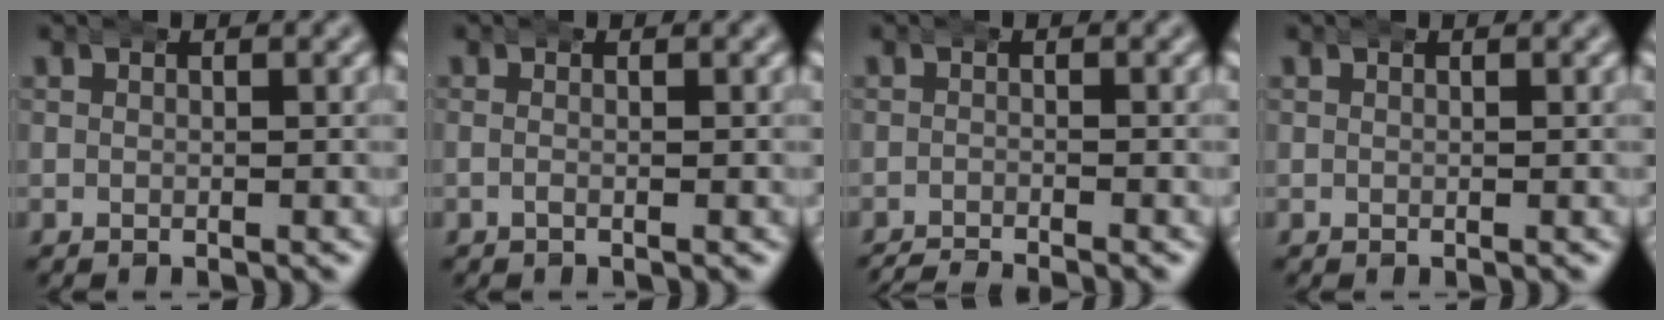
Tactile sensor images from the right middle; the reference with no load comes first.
{"total": 0.7, "force": [-0.5, -0.2, 0.5], "torque": [-0.009, -0.001, -0.011]}
{"total": 4.4, "force": [-4.2, 0.8, 0.8], "torque": [-0.007, -0.013, -0.065]}
{"total": 0.0}